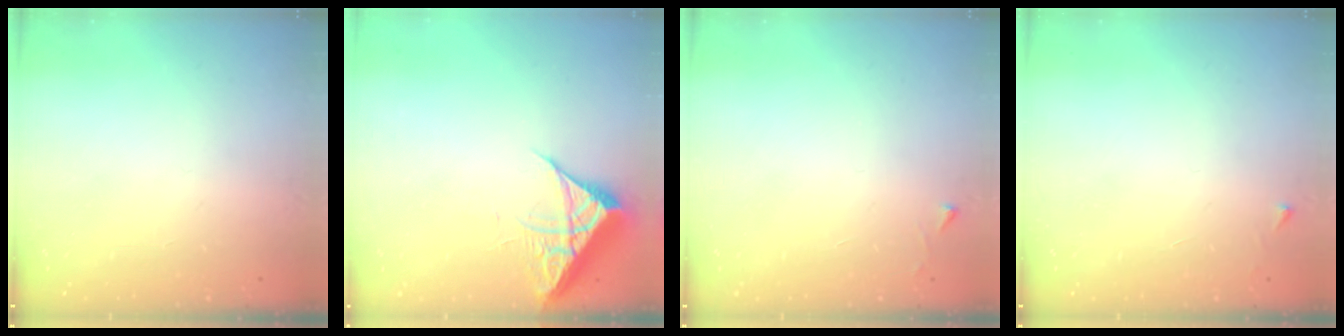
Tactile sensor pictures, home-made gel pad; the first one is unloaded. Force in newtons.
{"total": 6.6, "press": 6.6, "slide": 0.3}
{"total": 2.3, "press": 2.3, "slide": 0.4}
{"total": 2.6, "press": 2.6, "slide": 0.3}